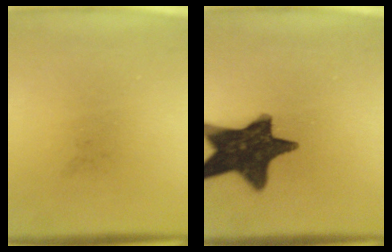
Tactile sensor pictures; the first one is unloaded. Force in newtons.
{"total": 15.7}